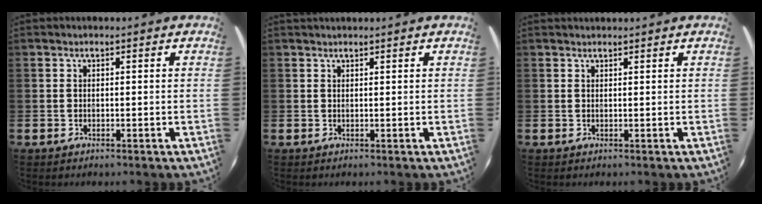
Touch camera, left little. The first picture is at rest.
{"total": 0.6, "force": [0.6, 0.0, 0.0], "torque": [-0.001, 0.001, 0.013]}
{"total": 0.7, "force": [0.7, 0.0, -0.1], "torque": [0.001, 0.001, 0.013]}